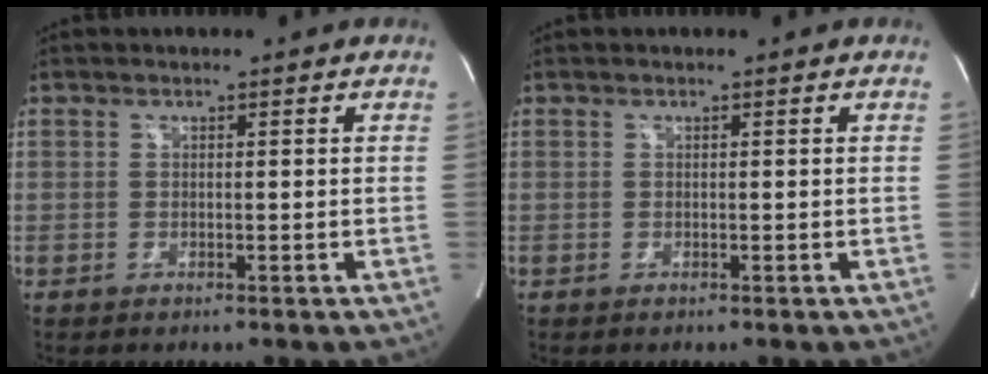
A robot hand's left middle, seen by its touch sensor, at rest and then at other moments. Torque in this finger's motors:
{"motor_torque": [0.00, 0.00, 0.00, 0.00]}